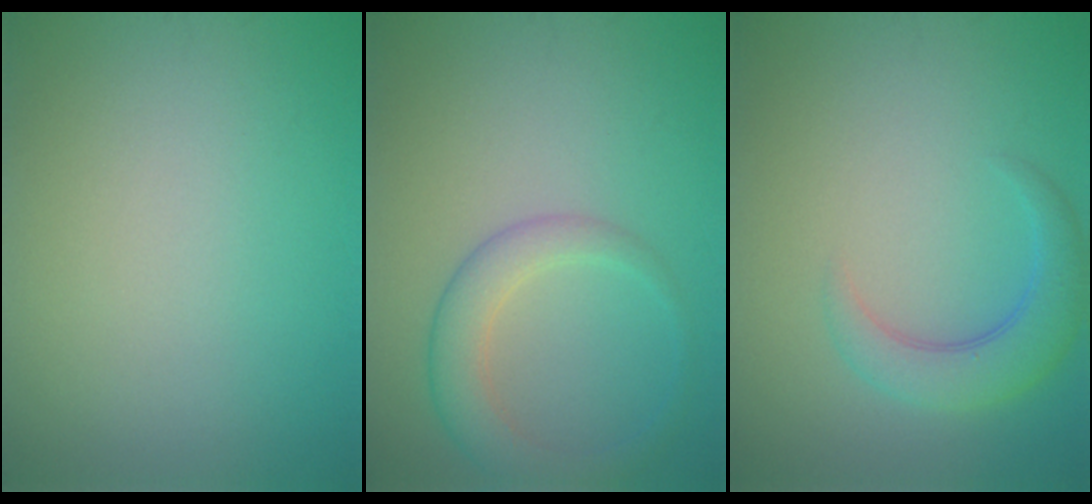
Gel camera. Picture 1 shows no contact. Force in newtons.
{"total": 2.9, "press": 2.8, "slide": 0.1}
{"total": 3.8, "press": 3.7, "slide": 0.3}